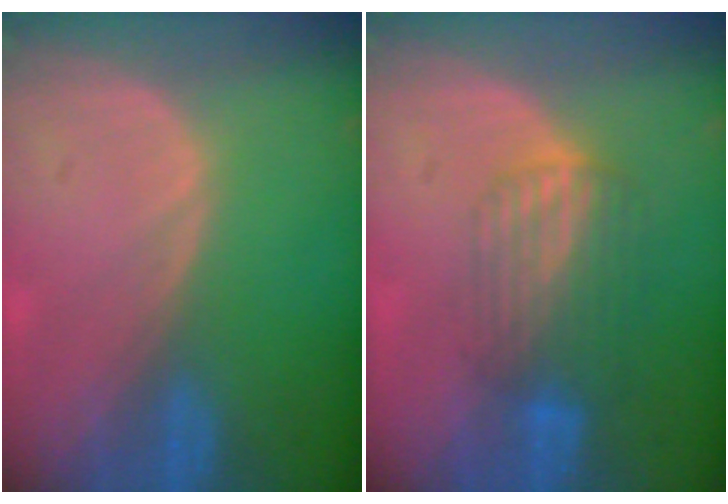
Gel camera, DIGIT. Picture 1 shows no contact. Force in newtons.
{"total": 7.1, "press": 6.0, "slide": 3.9}